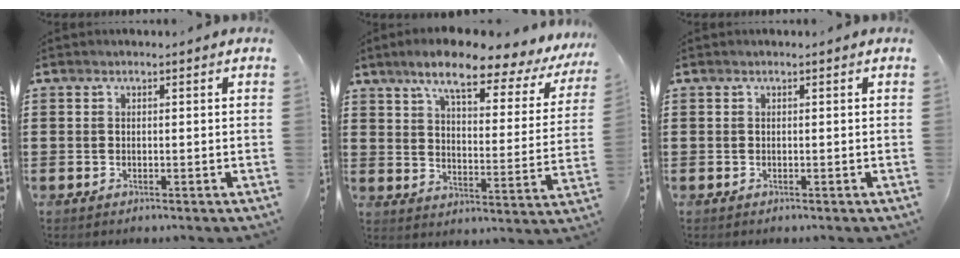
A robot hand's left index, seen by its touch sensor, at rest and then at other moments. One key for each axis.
{"total": 9.0, "fx": 6.9, "fy": 1.3, "fz": 5.7, "tx": -0.114, "ty": -0.040, "tz": 0.106}
{"total": 0.0}